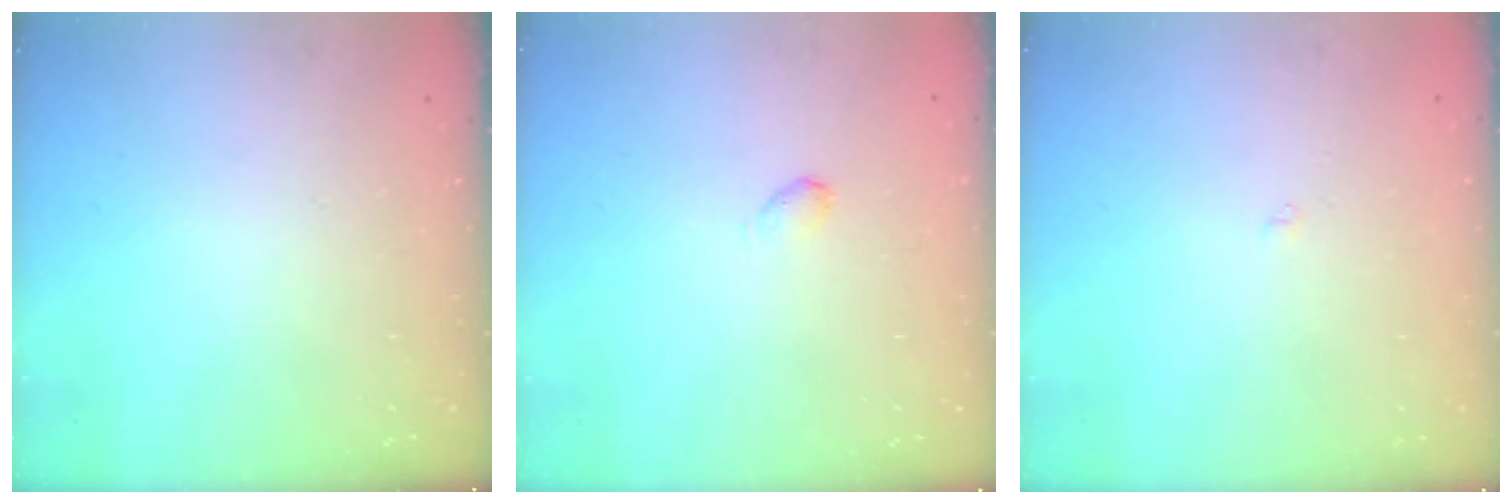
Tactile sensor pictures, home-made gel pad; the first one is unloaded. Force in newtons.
{"total": 2.9, "press": 2.9, "slide": 0.4}
{"total": 1.7, "press": 1.7, "slide": 0.3}